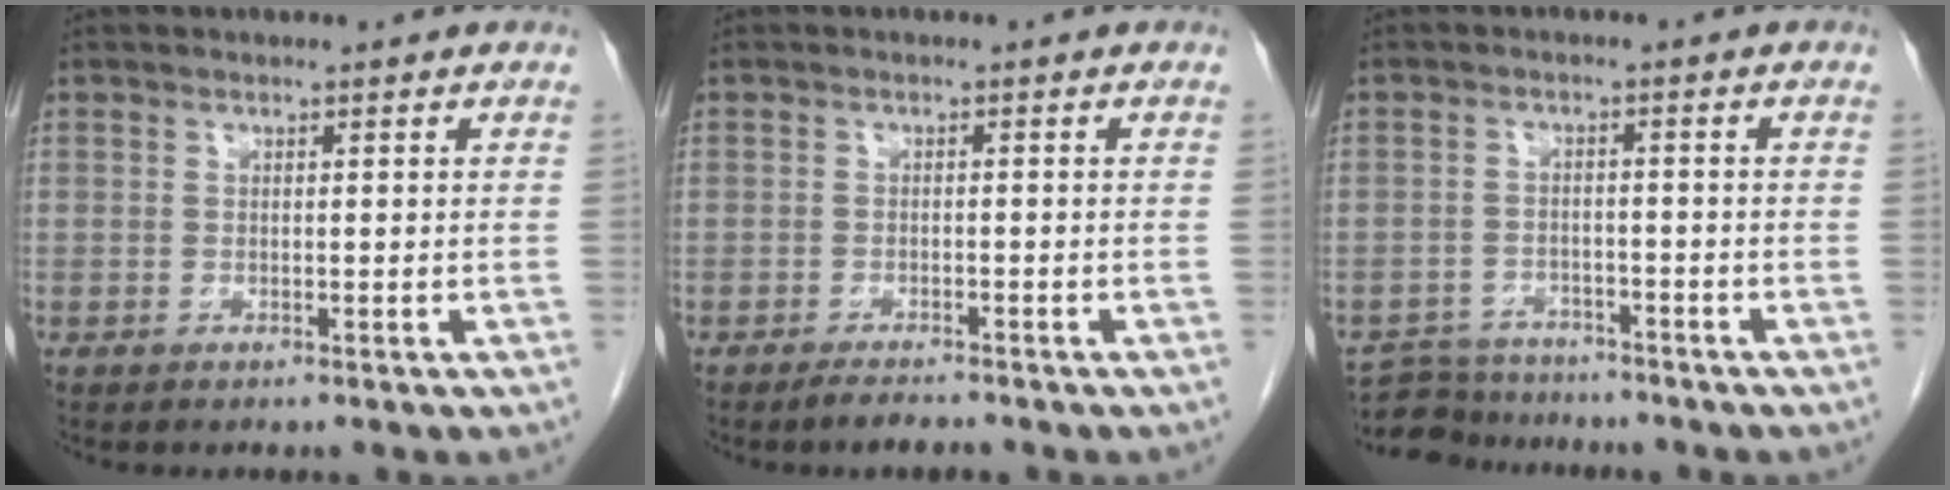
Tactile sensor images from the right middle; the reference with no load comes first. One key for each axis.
{"total": 2.4, "fx": -2.1, "fy": 0.2, "fz": 1.0, "tx": -0.025, "ty": -0.006, "tz": -0.034}
{"total": 6.4, "fx": -6.1, "fy": 2.1, "fz": 0.0, "tx": 0.003, "ty": 0.002, "tz": -0.100}